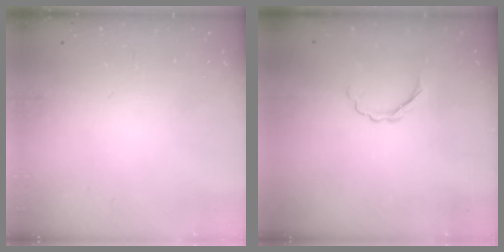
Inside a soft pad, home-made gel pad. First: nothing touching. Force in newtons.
{"total": 2.7, "press": 2.6, "slide": 0.8}